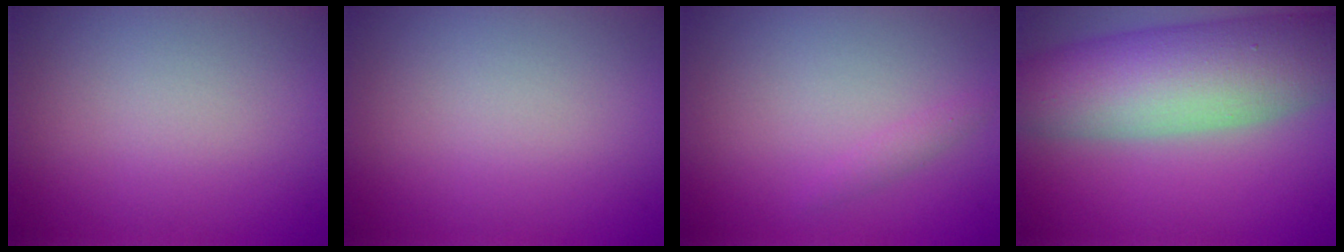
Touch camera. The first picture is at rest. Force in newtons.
{"total": 0.0}
{"total": 0.8, "press": 0.8, "slide": 0.1}
{"total": 11.6, "press": 11.6, "slide": 0.5}